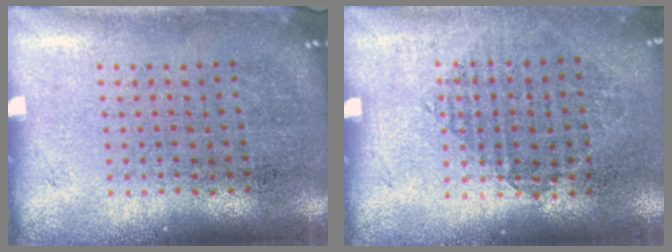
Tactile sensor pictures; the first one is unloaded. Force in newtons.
{"total": 0.9, "press": 0.8, "slide": 0.3}